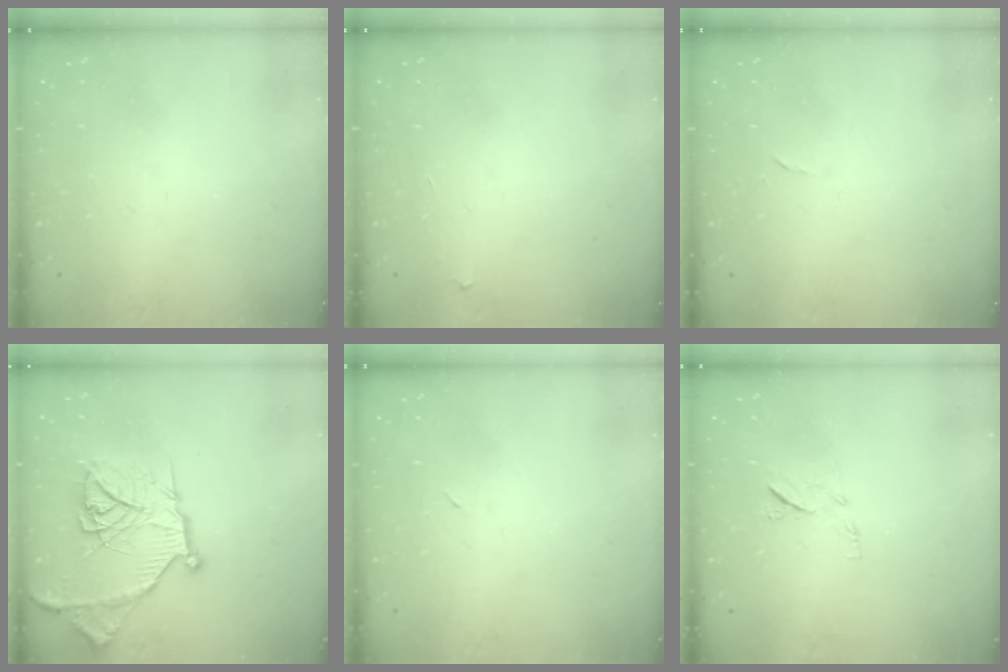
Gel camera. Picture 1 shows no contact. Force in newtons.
{"total": 2.1, "press": 2.1, "slide": 0.1}
{"total": 2.3, "press": 2.3, "slide": 0.4}
{"total": 20.3, "press": 20.2, "slide": 1.6}
{"total": 2.3, "press": 1.9, "slide": 1.2}
{"total": 6.7, "press": 6.6, "slide": 1.0}